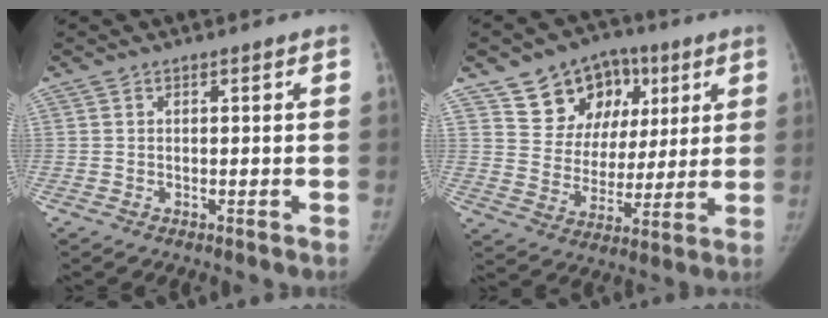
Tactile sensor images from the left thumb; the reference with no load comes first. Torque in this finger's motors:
{"motor_torque": [0.00, 0.03, 0.16, 0.12, 0.01]}